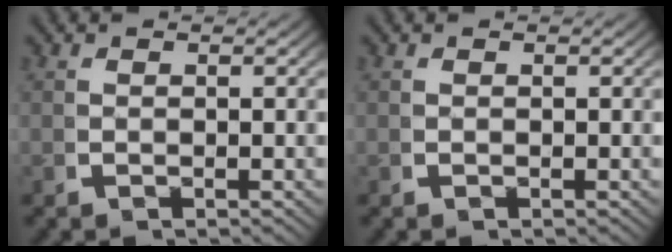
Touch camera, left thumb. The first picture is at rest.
{"total": 0.0}